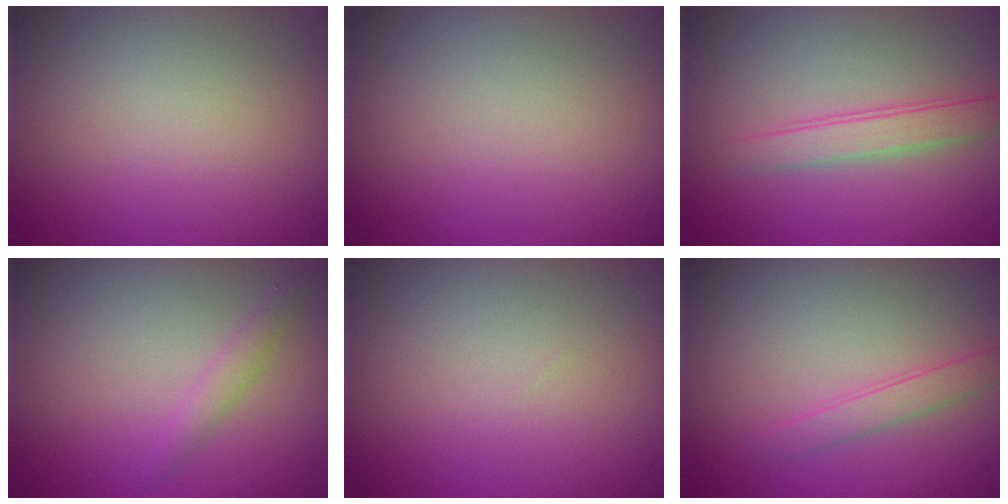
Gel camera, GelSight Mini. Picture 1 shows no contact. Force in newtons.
{"total": 0.0}
{"total": 2.4, "press": 2.4, "slide": 0.1}
{"total": 1.4, "press": 1.4, "slide": 0.0}
{"total": 0.0}
{"total": 1.5, "press": 1.5, "slide": 0.1}